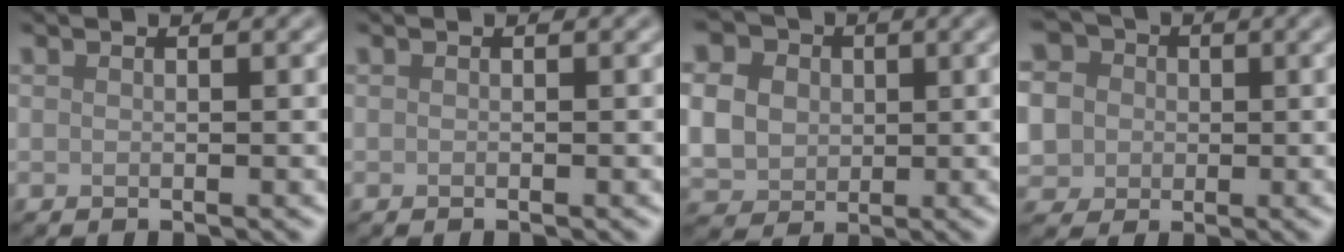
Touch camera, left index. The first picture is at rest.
{"total": 0.0}
{"total": 8.6, "force": [1.6, 7.4, 4.1], "torque": [-0.099, 0.022, 0.021]}
{"total": 10.5, "force": [1.8, 9.2, 4.6], "torque": [-0.100, 0.035, -0.001]}